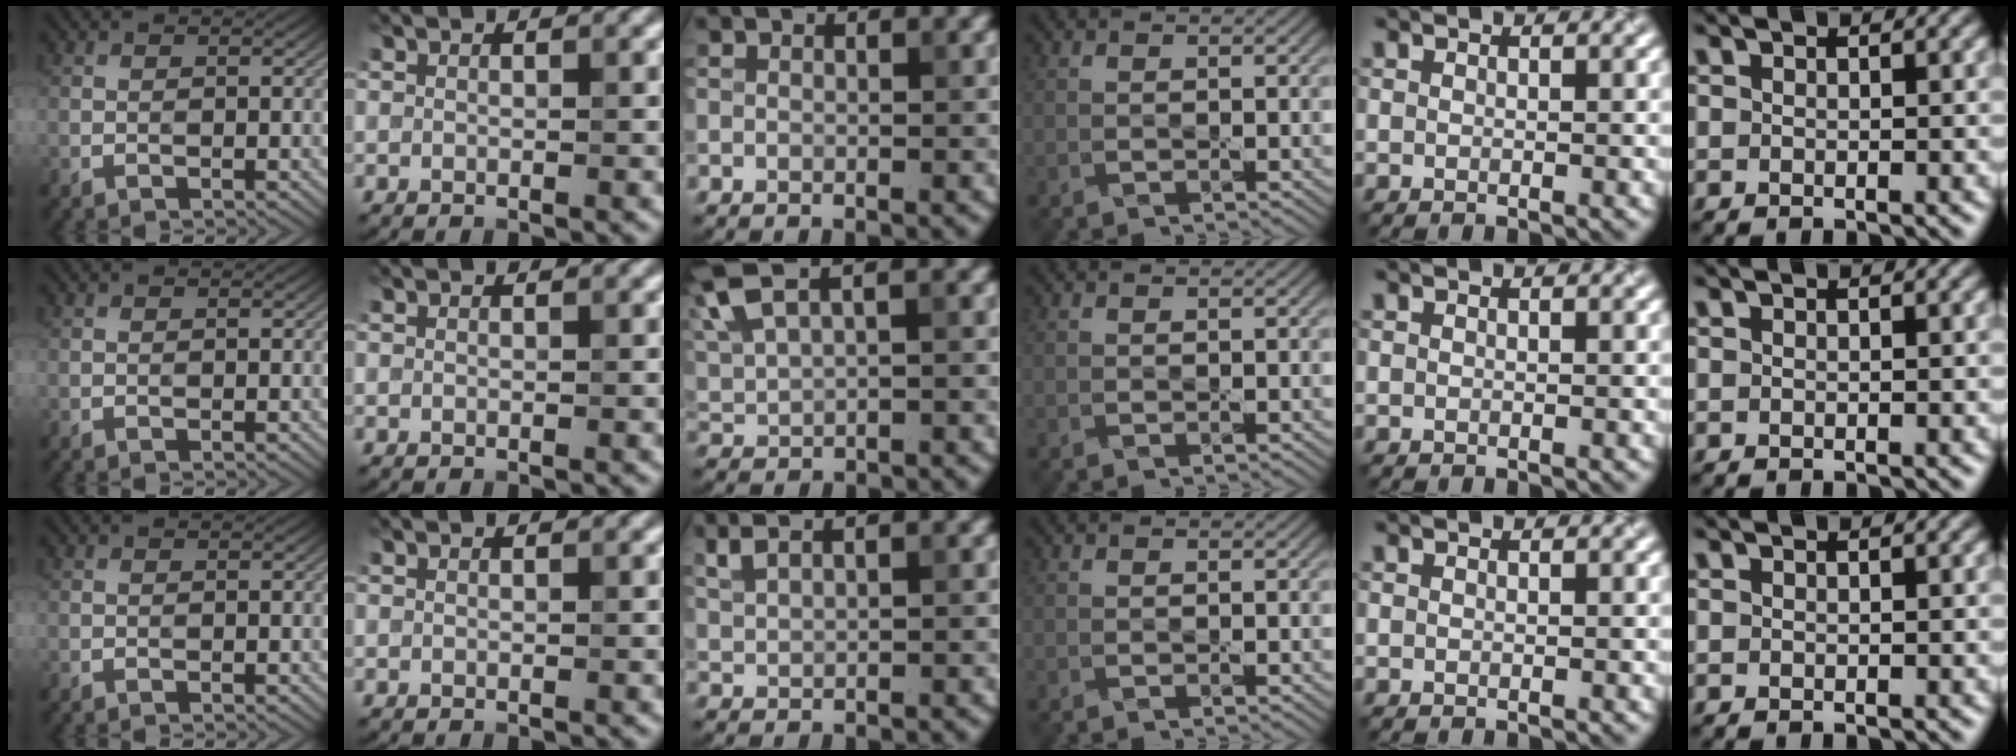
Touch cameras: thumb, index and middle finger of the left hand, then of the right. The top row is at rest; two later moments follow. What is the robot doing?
{"motion": "press", "object": "keyboard"}